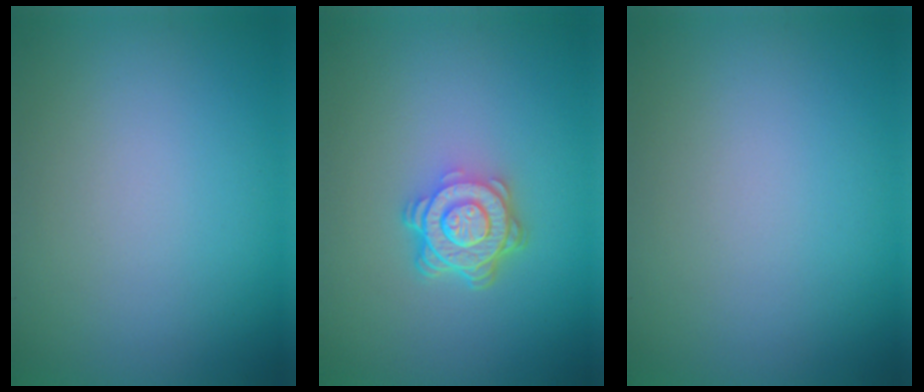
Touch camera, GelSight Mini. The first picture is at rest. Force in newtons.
{"total": 4.7, "press": 3.4, "slide": 3.3}
{"total": 0.0}